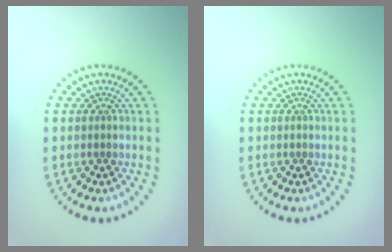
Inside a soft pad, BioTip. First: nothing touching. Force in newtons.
{"total": 0.0}